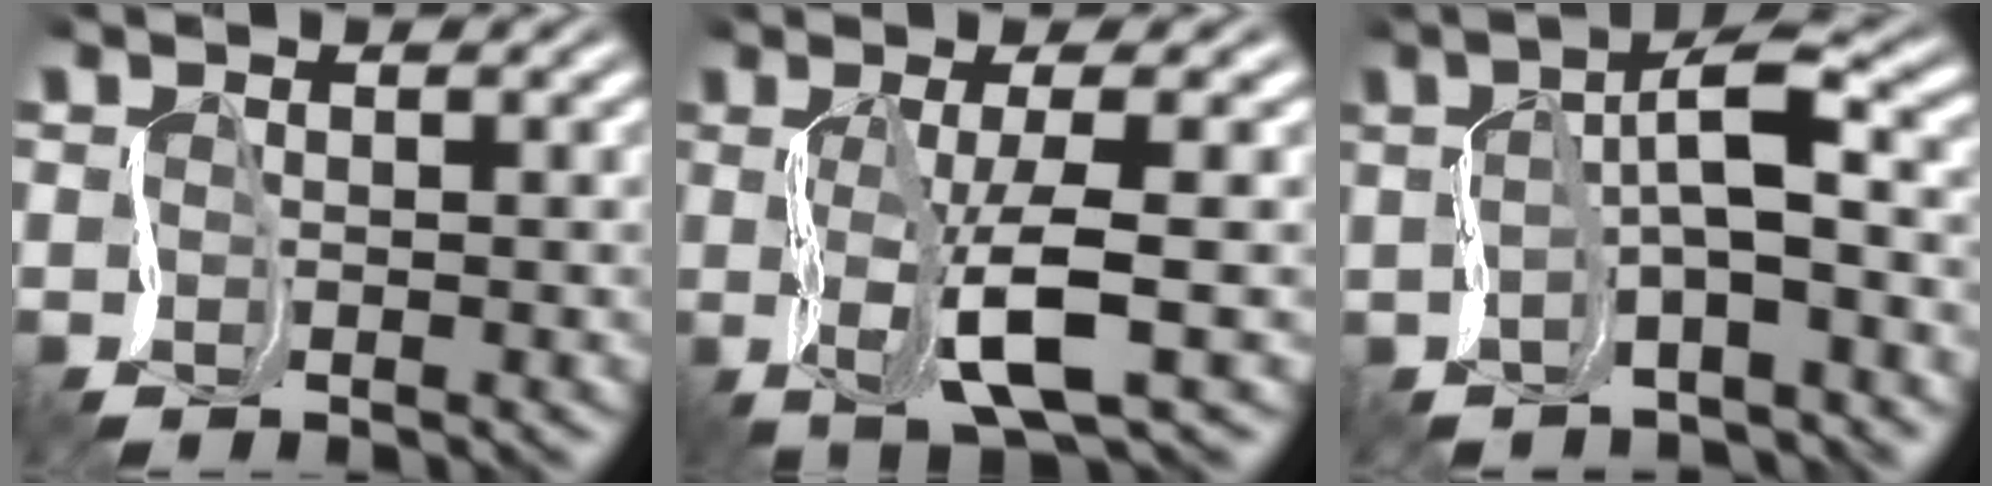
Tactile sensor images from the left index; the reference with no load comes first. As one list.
[{"total": 4.7, "force": [0.4, 0.5, 4.6], "torque": [-0.097, 0.011, 0.000]}, {"total": 3.6, "force": [1.0, 0.2, 3.4], "torque": [-0.052, 0.032, 0.000]}]